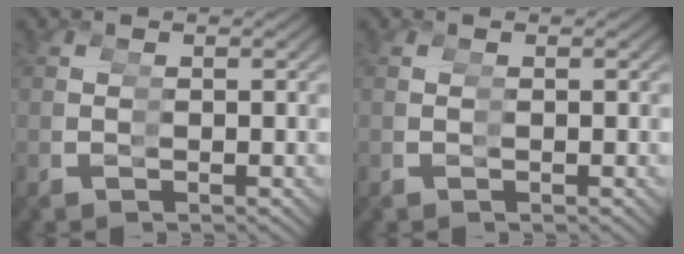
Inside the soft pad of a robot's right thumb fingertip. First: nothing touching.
{"total": 0.0}